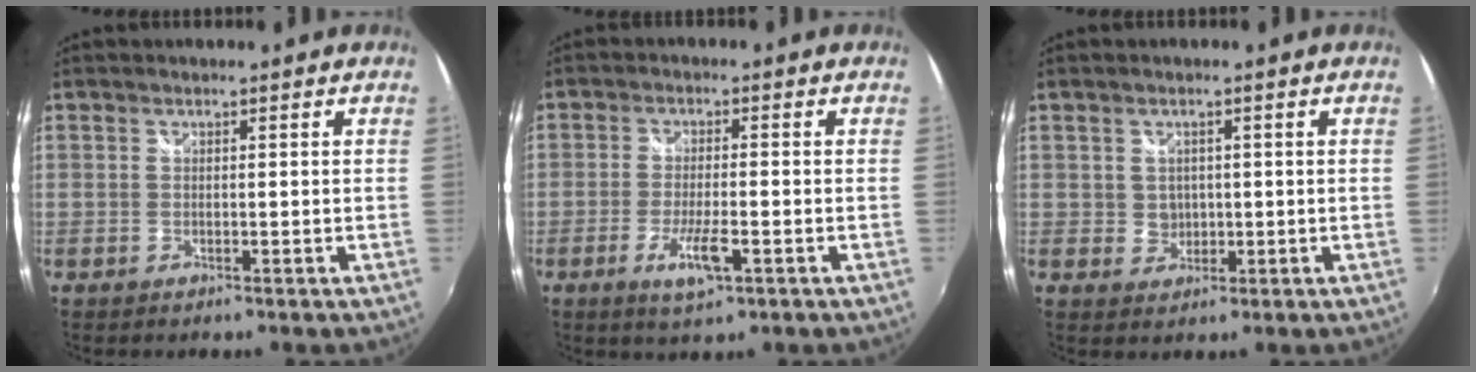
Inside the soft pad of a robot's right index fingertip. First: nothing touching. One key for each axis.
{"total": 6.2, "fx": -2.8, "fy": 1.3, "fz": 5.3, "tx": -0.111, "ty": -0.013, "tz": -0.050}
{"total": 2.5, "fx": 0.3, "fy": 2.4, "fz": 0.7, "tx": -0.009, "ty": 0.004, "tz": 0.007}